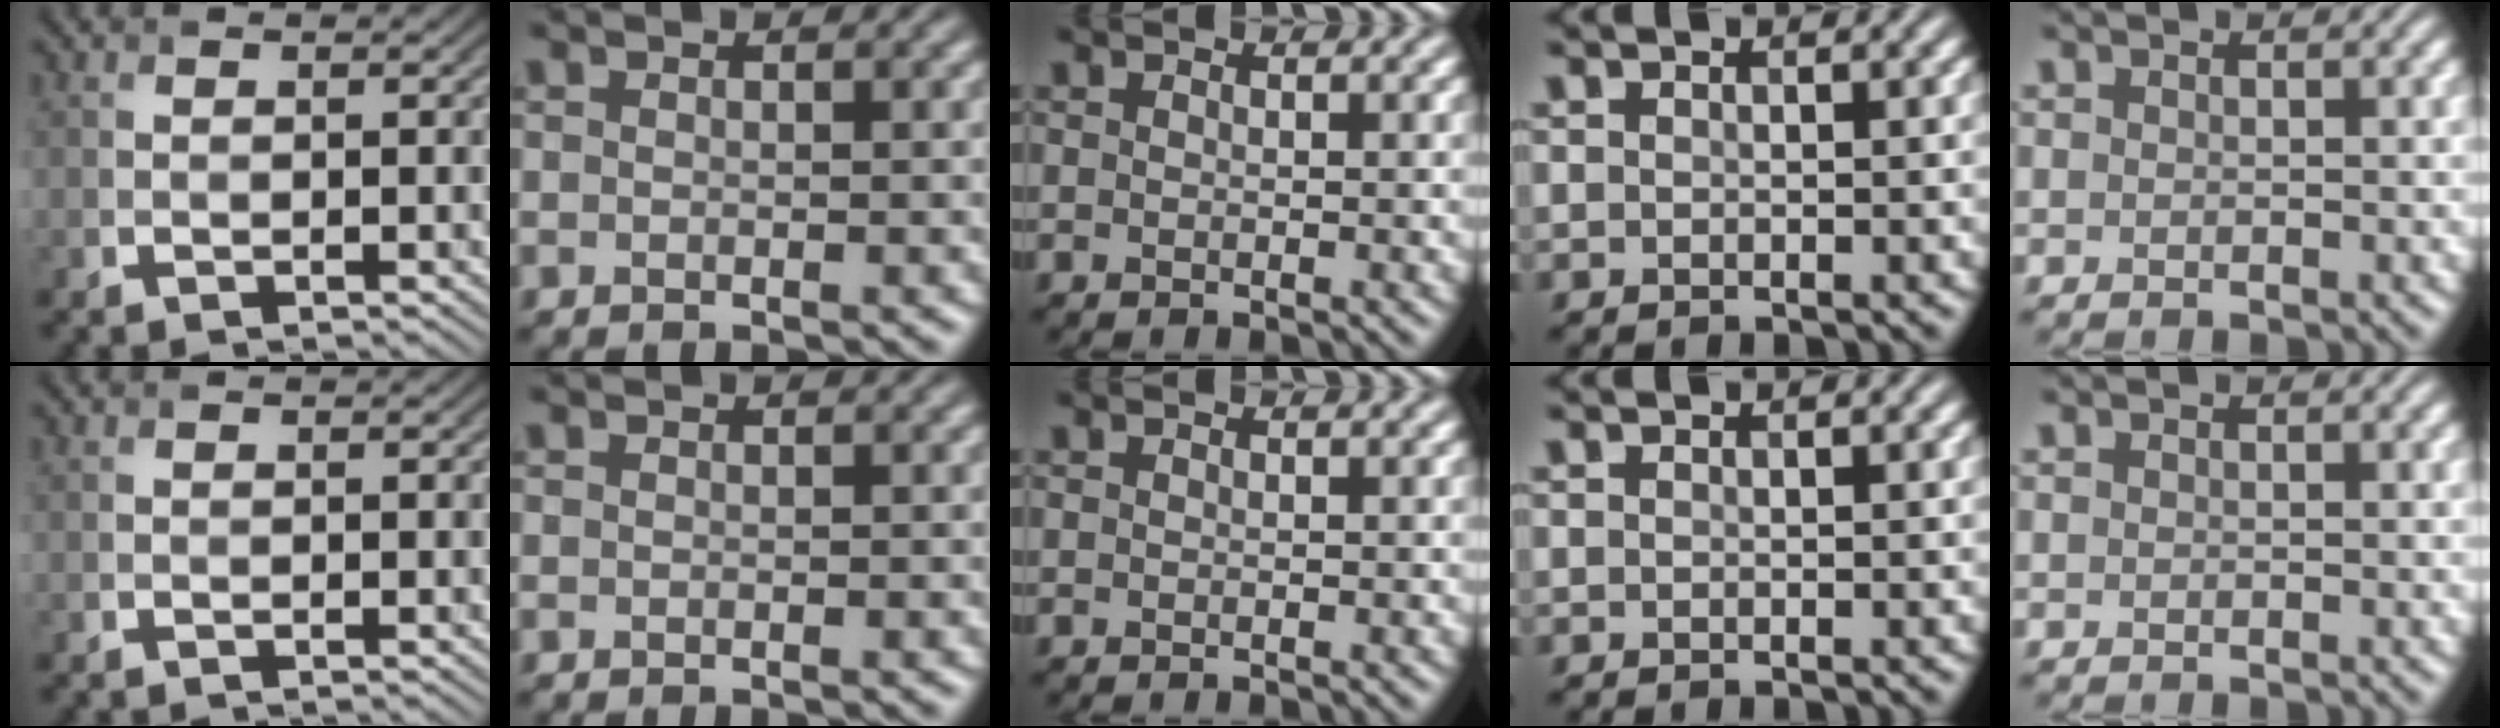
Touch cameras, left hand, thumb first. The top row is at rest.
{}